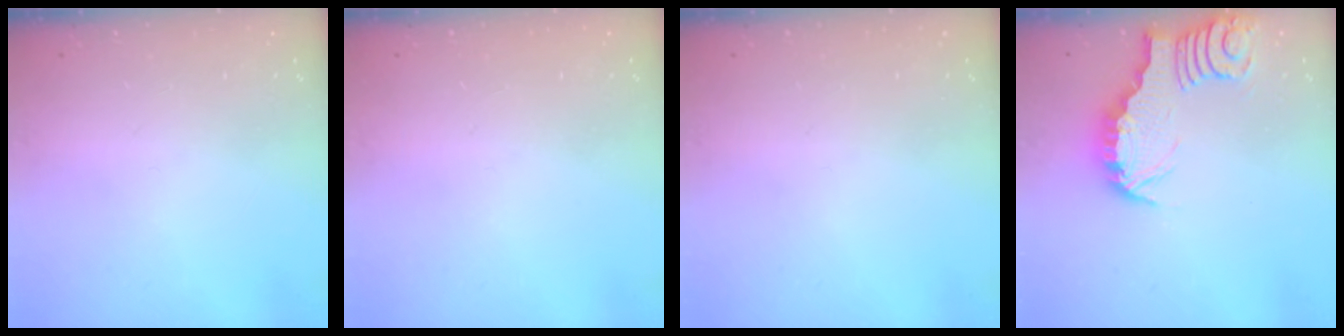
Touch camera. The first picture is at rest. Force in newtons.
{"total": 0.0}
{"total": 0.0}
{"total": 3.0, "press": 3.0, "slide": 0.3}